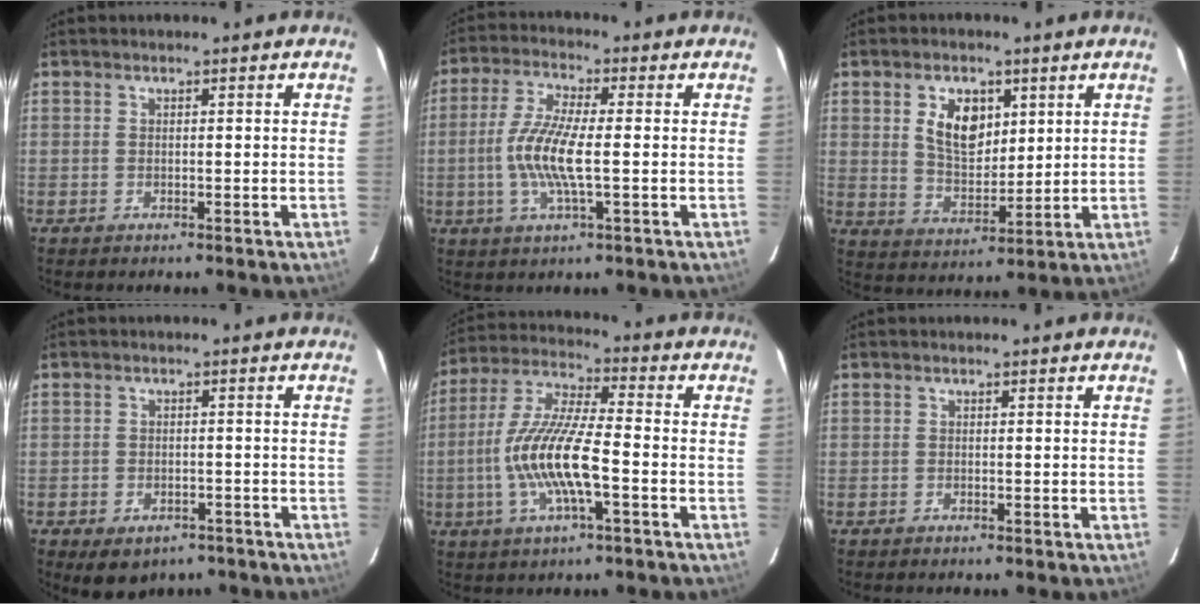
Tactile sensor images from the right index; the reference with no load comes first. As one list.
[{"total": 9.6, "force": [-1.3, 1.6, 9.4], "torque": [-0.193, 0.000, -0.030]}, {"total": 8.9, "force": [3.2, 5.5, 6.2], "torque": [-0.109, 0.007, 0.067]}, {"total": 7.5, "force": [-5.0, 4.6, 3.3], "torque": [-0.063, -0.001, -0.056]}, {"total": 14.0, "force": [-3.6, 2.7, 13.3], "torque": [-0.271, -0.001, -0.072]}, {"total": 0.0}]